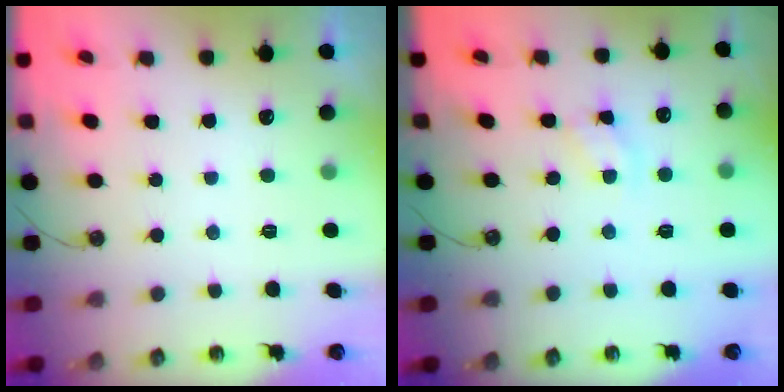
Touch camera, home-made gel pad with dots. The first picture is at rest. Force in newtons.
{"total": 3.0, "press": 3.0, "slide": 0.5}